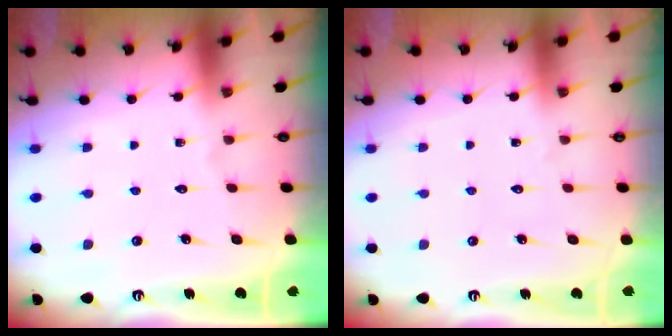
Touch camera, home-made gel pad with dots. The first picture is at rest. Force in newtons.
{"total": 0.0}